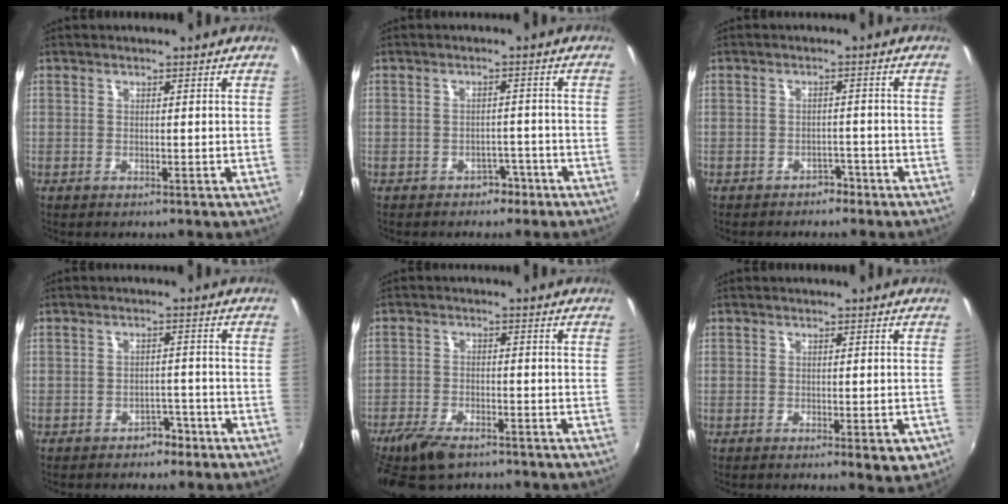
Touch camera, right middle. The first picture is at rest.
{"total": 3.2, "force": [-2.3, 2.2, 0.6], "torque": [-0.014, 0.009, -0.026]}
{"total": 2.9, "force": [-2.4, 1.6, 0.5], "torque": [-0.013, 0.003, -0.031]}
{"total": 3.4, "force": [-2.5, 2.0, 0.9], "torque": [-0.021, 0.008, -0.031]}
{"total": 8.3, "force": [-6.4, 3.2, 4.3], "torque": [-0.114, -0.021, -0.117]}
{"total": 3.4, "force": [-1.5, 1.3, 2.8], "torque": [-0.041, -0.009, -0.017]}